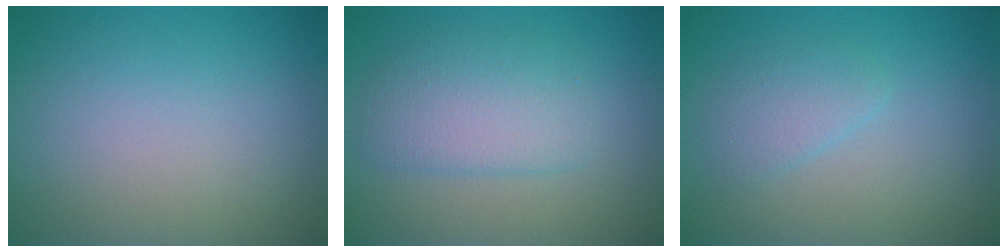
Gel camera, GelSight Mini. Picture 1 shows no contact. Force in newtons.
{"total": 3.8, "press": 3.8, "slide": 0.1}
{"total": 1.8, "press": 1.8, "slide": 0.1}